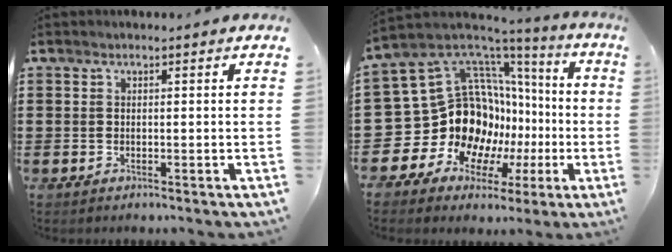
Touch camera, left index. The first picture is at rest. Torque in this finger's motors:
{"motor_torque": [1.45, 0.69, 0.47, 0.06]}